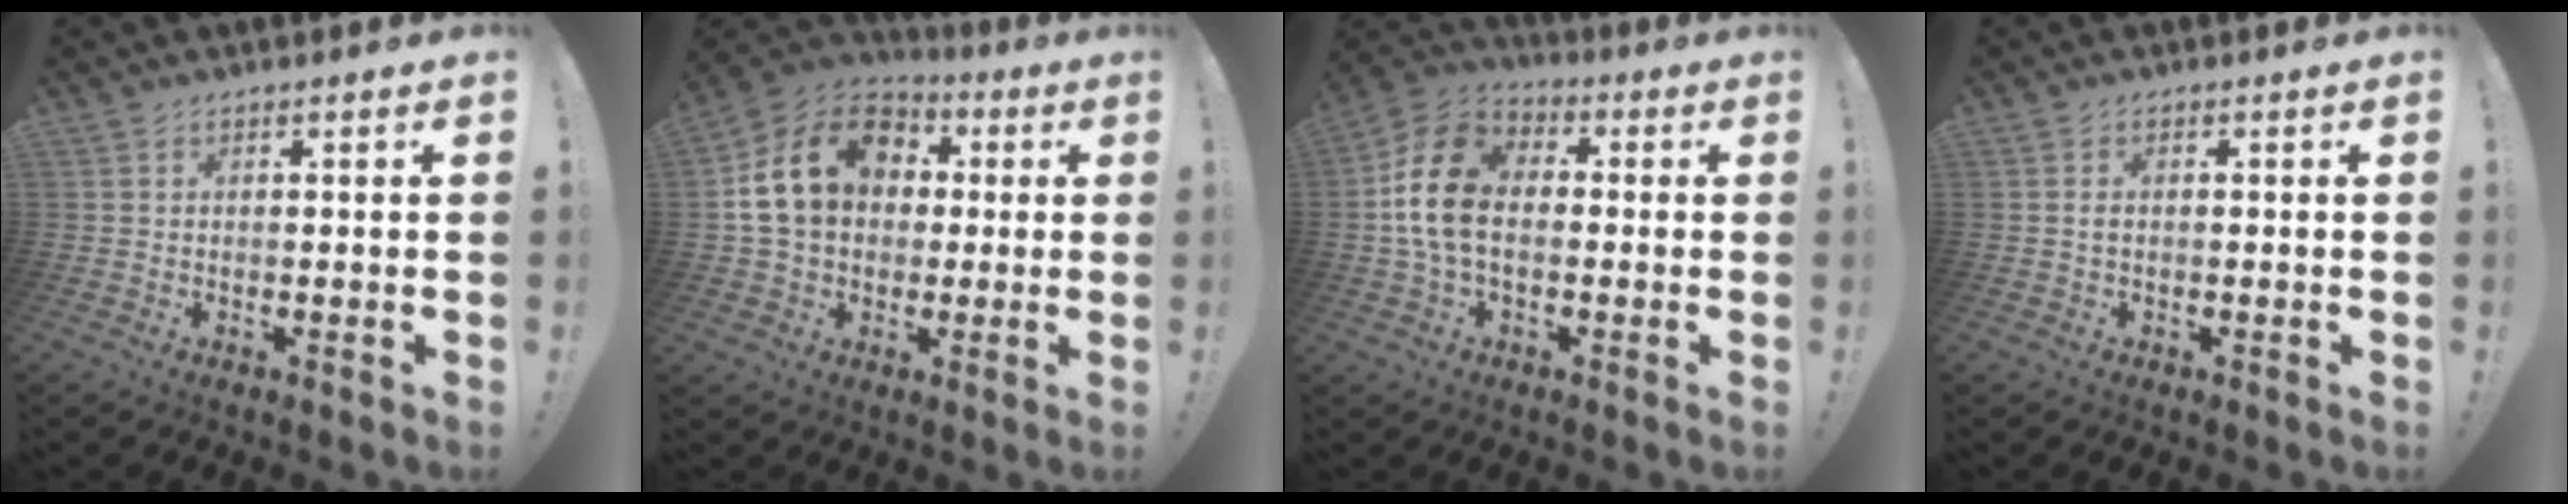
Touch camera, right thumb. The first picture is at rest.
{"total": 17.6, "force": [3.8, 13.5, 10.7], "torque": [-0.170, 0.001, 0.074]}
{"total": 15.8, "force": [-0.4, 10.9, 11.5], "torque": [-0.214, 0.029, -0.002]}
{"total": 0.7, "force": [-0.2, 0.4, 0.6], "torque": [-0.007, 0.000, -0.005]}